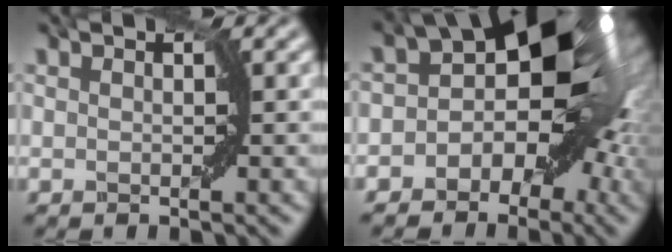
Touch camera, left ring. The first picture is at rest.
{"total": 11.4, "force": [-1.0, 8.1, 8.0], "torque": [-0.001, 0.027, -0.041]}